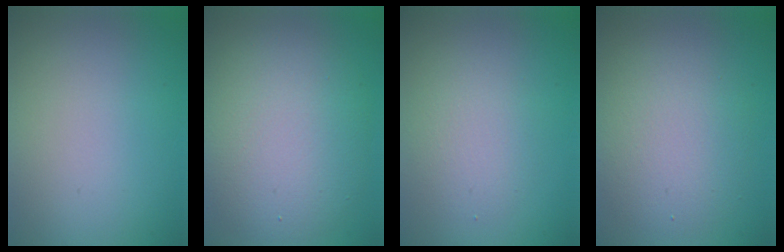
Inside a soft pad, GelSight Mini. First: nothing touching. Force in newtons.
{"total": 8.1, "press": 8.1, "slide": 0.4}
{"total": 2.6, "press": 2.6, "slide": 0.2}
{"total": 4.9, "press": 4.8, "slide": 0.8}